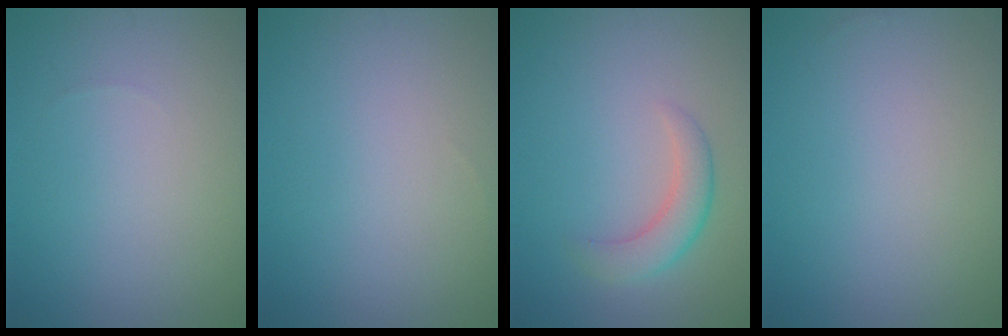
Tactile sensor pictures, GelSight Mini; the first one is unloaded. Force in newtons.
{"total": 0.0}
{"total": 2.8, "press": 2.8, "slide": 0.2}
{"total": 0.0}